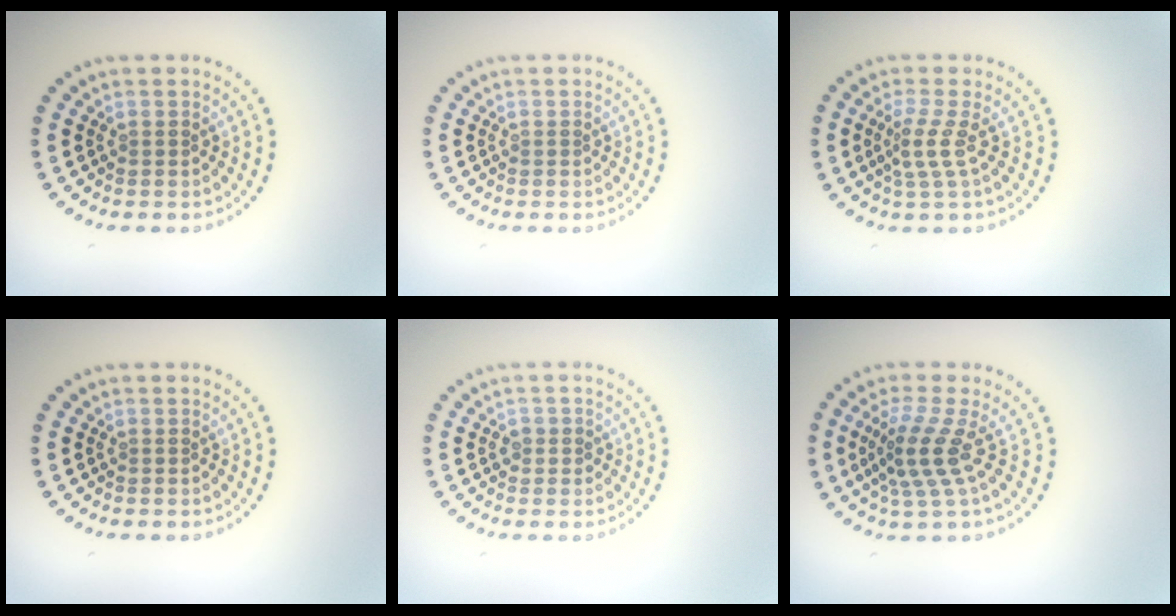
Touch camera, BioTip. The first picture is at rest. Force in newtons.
{"total": 0.0}
{"total": 2.3, "press": 1.6, "slide": 1.7}
{"total": 0.0}
{"total": 1.1, "press": 1.0, "slide": 0.4}
{"total": 3.8, "press": 2.7, "slide": 2.6}